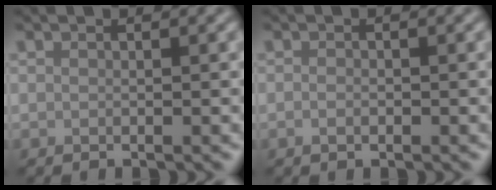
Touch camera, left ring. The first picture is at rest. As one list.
[{"total": 0.9, "force": [-0.3, 0.5, 0.6], "torque": [-0.012, -0.002, -0.005]}]